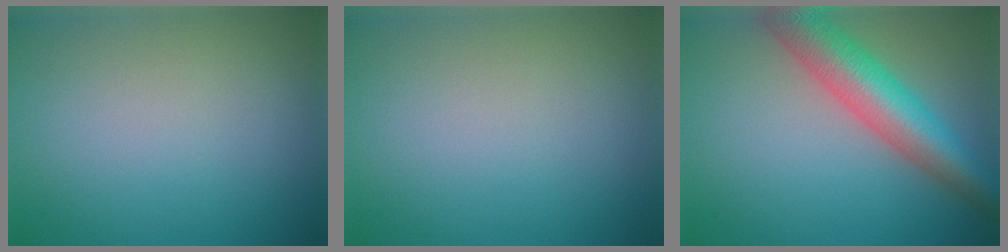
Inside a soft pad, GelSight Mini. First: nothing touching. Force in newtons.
{"total": 0.0}
{"total": 7.5, "press": 7.5, "slide": 0.2}